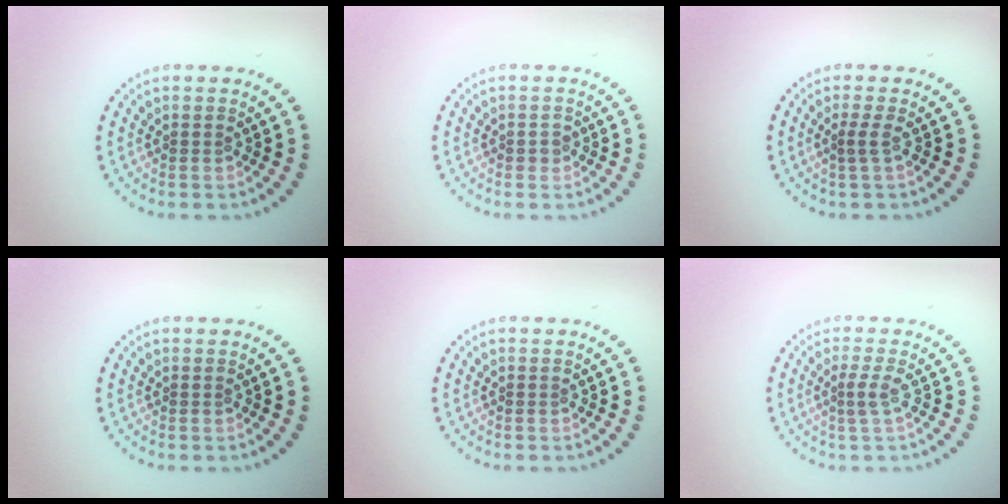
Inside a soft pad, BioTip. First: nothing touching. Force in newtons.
{"total": 0.9, "press": 0.9, "slide": 0.2}
{"total": 1.0, "press": 0.8, "slide": 0.6}
{"total": 0.0}
{"total": 0.0}
{"total": 1.6, "press": 1.2, "slide": 1.1}